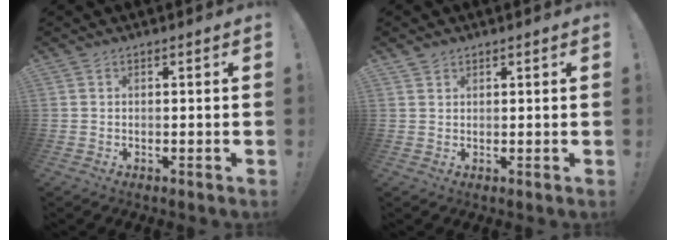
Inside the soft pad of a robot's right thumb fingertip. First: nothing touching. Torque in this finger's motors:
{"motor_torque": [-0.04, -0.02, 0.08, -0.01, 0.00]}